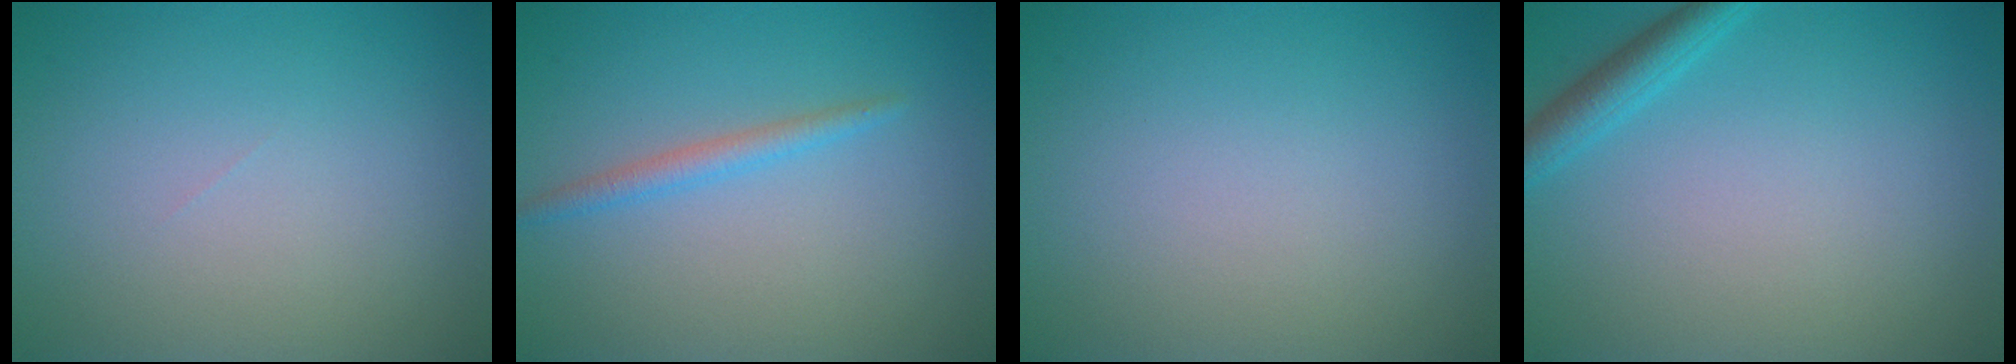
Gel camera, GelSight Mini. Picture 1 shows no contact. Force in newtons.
{"total": 1.6, "press": 1.6, "slide": 0.1}
{"total": 0.0}
{"total": 2.3, "press": 2.2, "slide": 0.2}